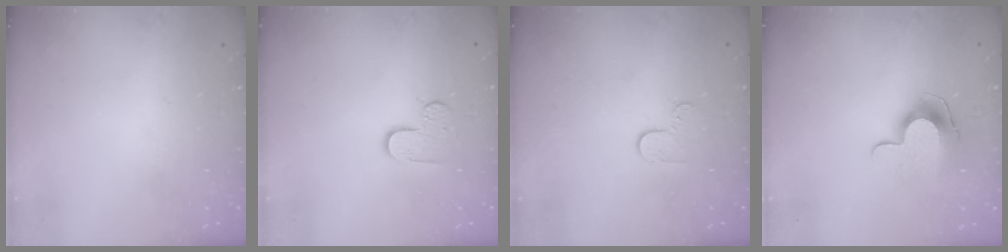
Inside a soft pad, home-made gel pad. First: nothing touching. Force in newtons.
{"total": 7.4, "press": 7.4, "slide": 0.7}
{"total": 3.7, "press": 3.6, "slide": 0.3}
{"total": 9.9, "press": 9.9, "slide": 0.4}